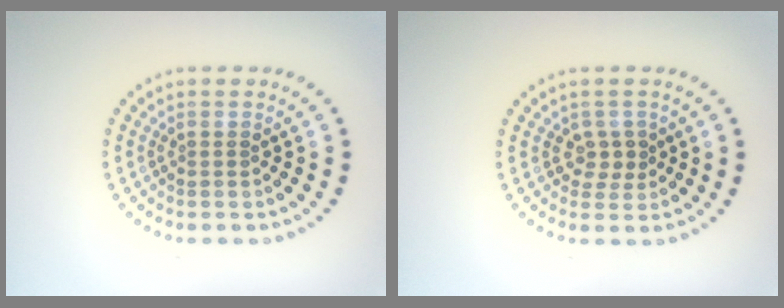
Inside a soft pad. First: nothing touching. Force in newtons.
{"total": 1.7, "press": 1.5, "slide": 0.8}